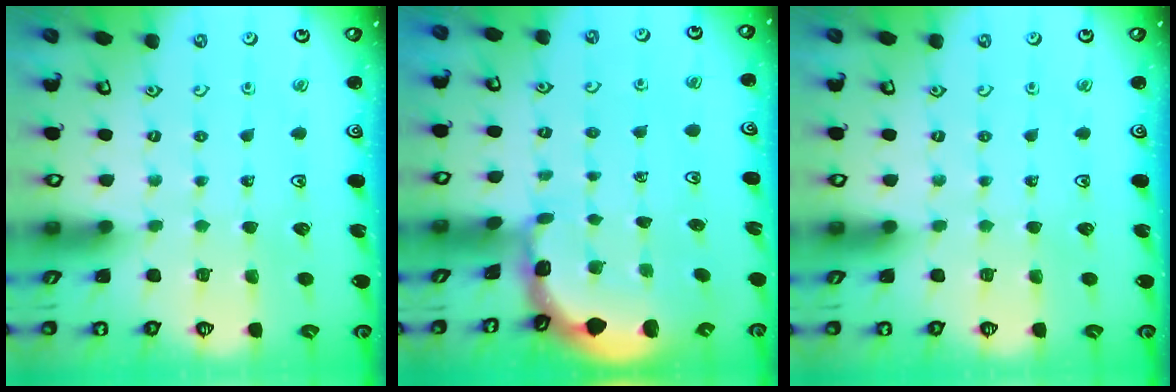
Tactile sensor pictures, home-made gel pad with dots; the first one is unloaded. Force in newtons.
{"total": 1.4, "press": 1.4, "slide": 0.1}
{"total": 0.0}